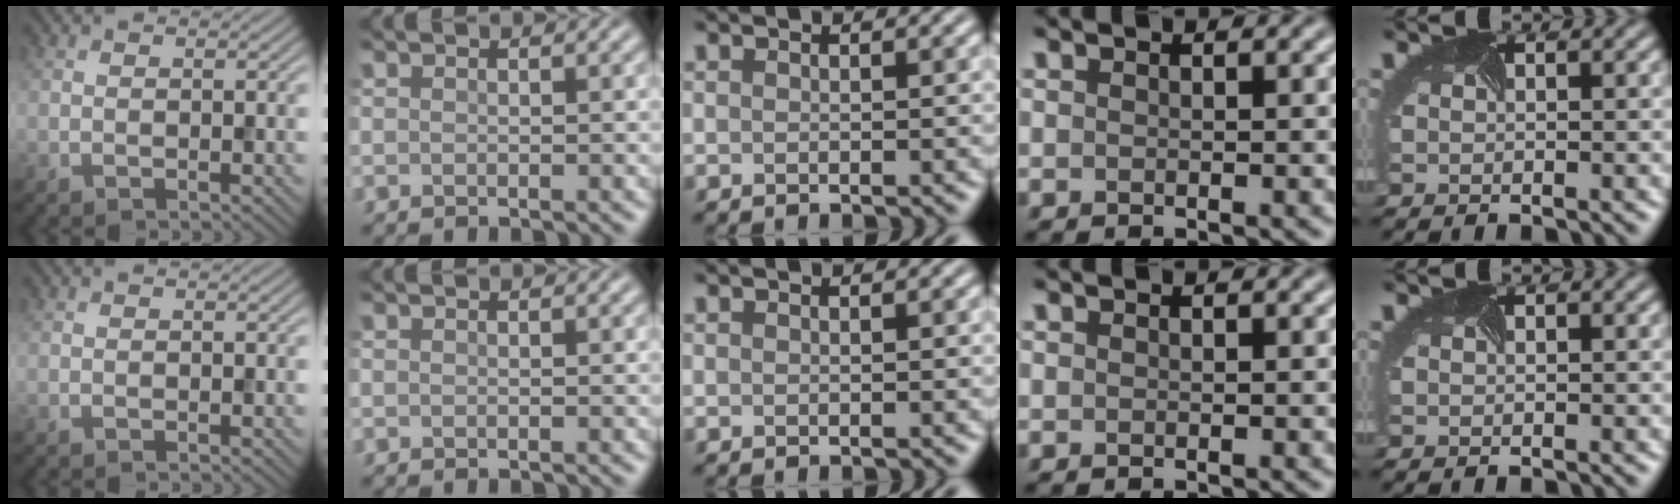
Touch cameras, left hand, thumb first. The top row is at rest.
{}